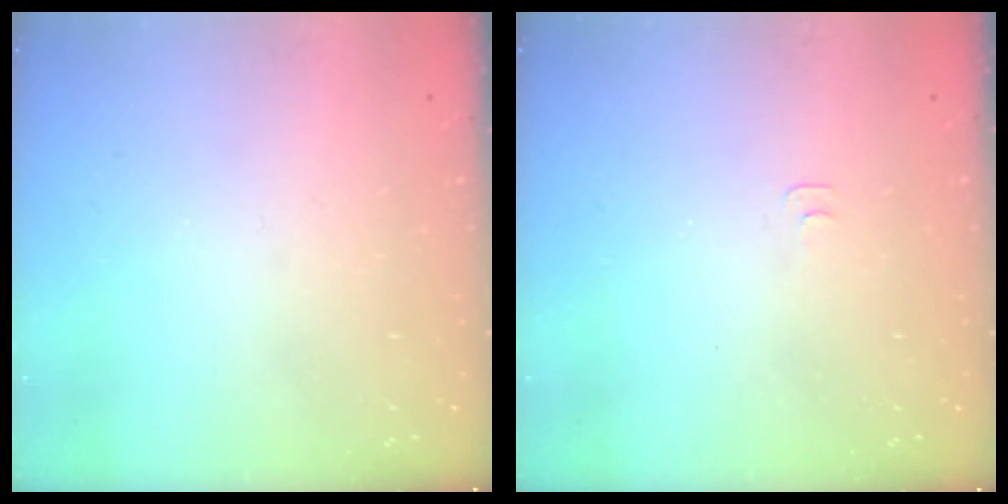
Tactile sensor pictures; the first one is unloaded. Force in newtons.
{"total": 3.0, "press": 3.0, "slide": 0.3}